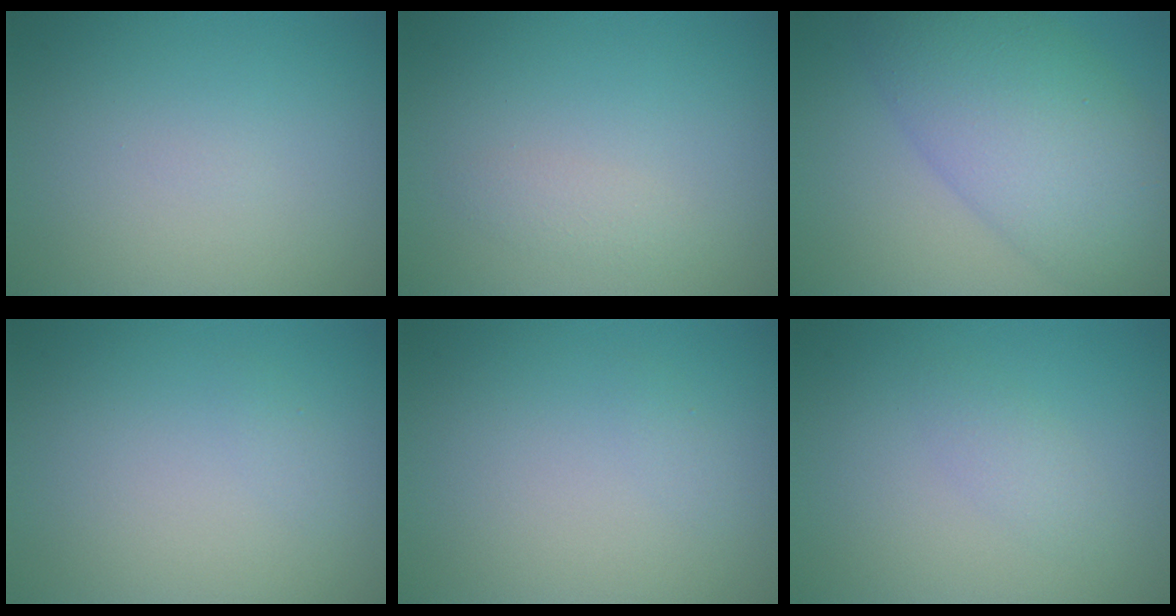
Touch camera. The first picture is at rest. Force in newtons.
{"total": 1.1, "press": 1.1, "slide": 0.0}
{"total": 9.4, "press": 9.4, "slide": 0.2}
{"total": 0.6, "press": 0.5, "slide": 0.1}
{"total": 0.6, "press": 0.5, "slide": 0.1}
{"total": 1.4, "press": 1.4, "slide": 0.1}